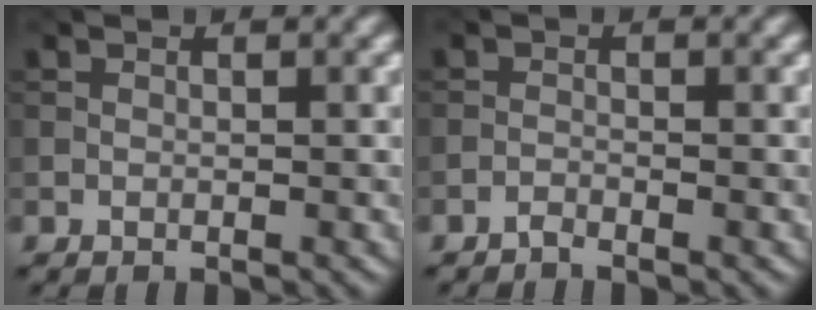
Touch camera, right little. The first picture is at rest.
{"total": 0.8, "force": [-0.8, 0.0, 0.3], "torque": [-0.004, 0.003, -0.020]}